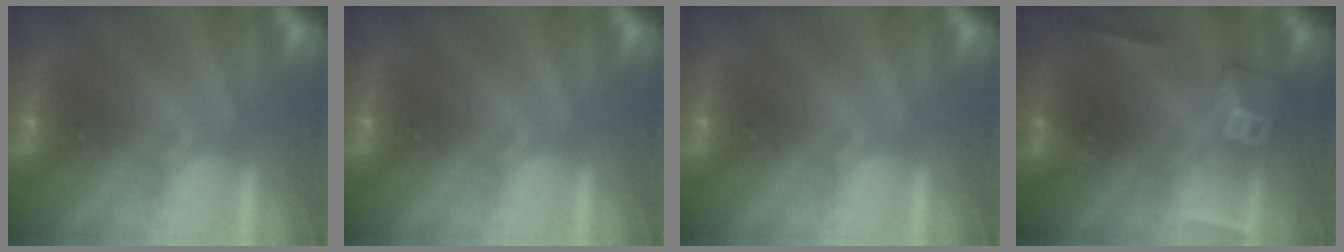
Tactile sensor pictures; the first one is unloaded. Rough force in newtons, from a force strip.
{"total": 0.0}
{"total": 0.0}
{"total": 2.4}